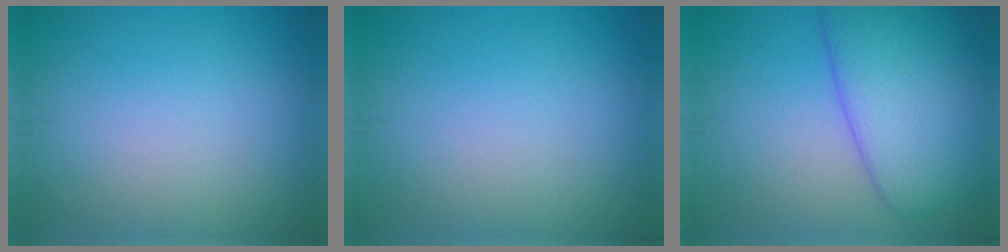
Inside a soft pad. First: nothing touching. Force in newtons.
{"total": 0.0}
{"total": 7.8, "press": 7.8, "slide": 0.5}